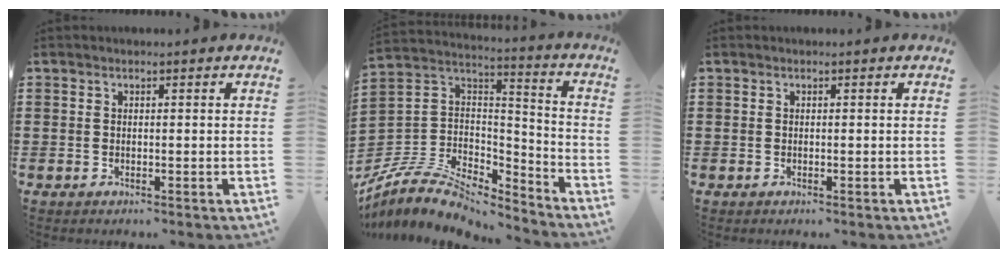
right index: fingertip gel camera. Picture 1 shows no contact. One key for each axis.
{"total": 9.0, "fx": -7.1, "fy": 3.8, "fz": 4.1, "tx": -0.100, "ty": 0.010, "tz": -0.141}
{"total": 0.0}